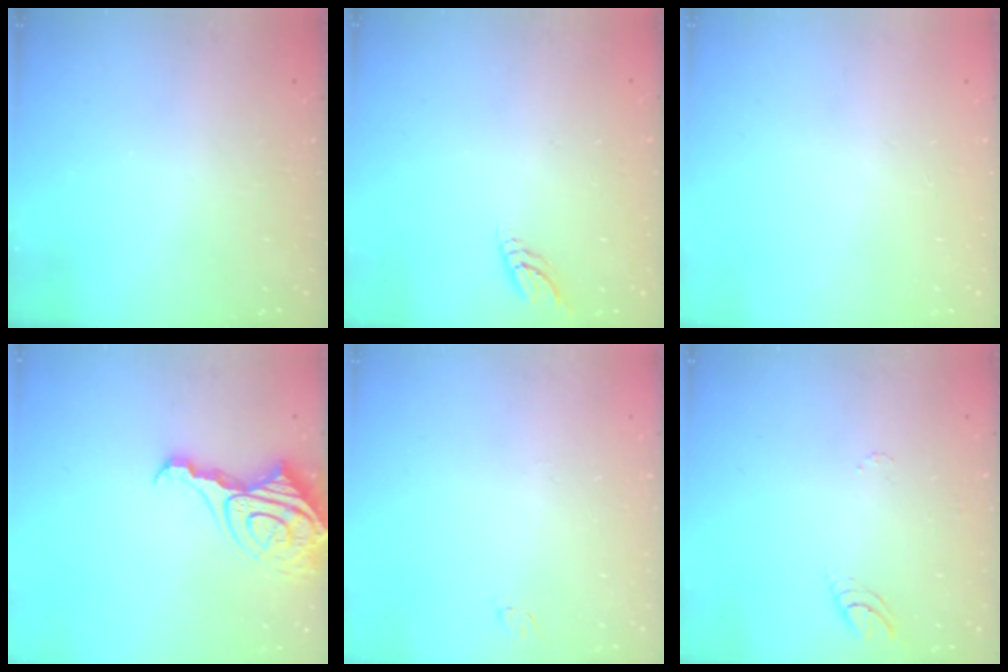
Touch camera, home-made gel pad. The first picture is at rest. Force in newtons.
{"total": 4.7, "press": 4.6, "slide": 0.4}
{"total": 0.0}
{"total": 14.6, "press": 14.5, "slide": 1.4}
{"total": 4.5, "press": 4.5, "slide": 0.4}
{"total": 4.0, "press": 4.0, "slide": 0.4}